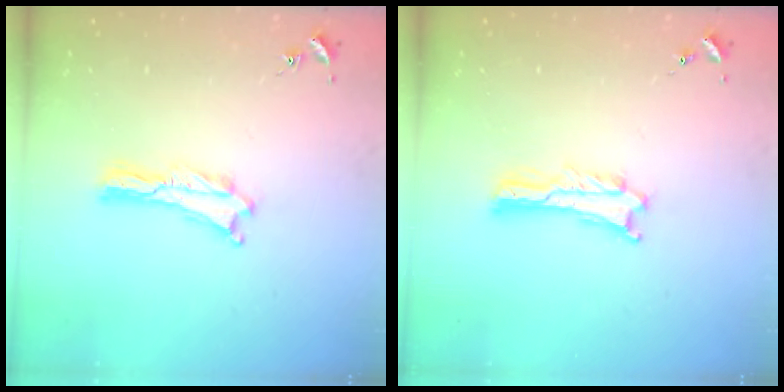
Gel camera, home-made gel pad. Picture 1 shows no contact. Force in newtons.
{"total": 0.8, "press": 0.8, "slide": 0.2}